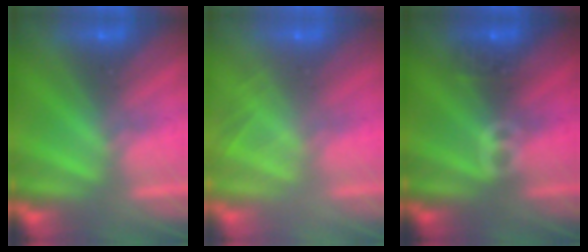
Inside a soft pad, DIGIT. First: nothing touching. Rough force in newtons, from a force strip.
{"total": 2.0}
{"total": 3.4}